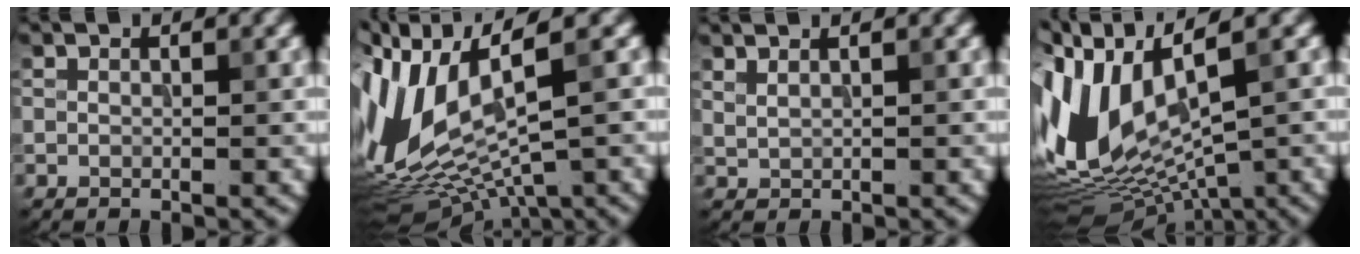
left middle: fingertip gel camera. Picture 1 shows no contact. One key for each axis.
{"total": 12.0, "fx": 1.7, "fy": 5.1, "fz": 10.7, "tx": -0.247, "ty": -0.008, "tz": 0.061}
{"total": 1.6, "fx": 1.3, "fy": 0.6, "fz": 0.8, "tx": -0.009, "ty": -0.001, "tz": 0.014}
{"total": 12.2, "fx": 1.7, "fy": 6.2, "fz": 10.4, "tx": -0.246, "ty": 0.000, "tz": 0.051}